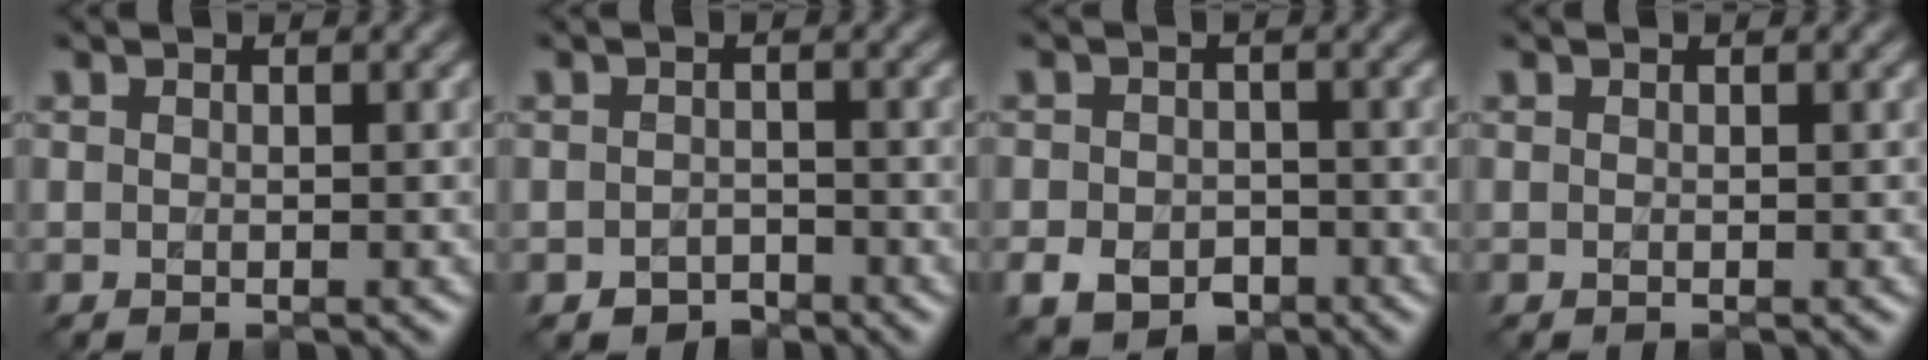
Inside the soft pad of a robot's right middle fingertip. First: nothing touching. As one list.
[{"total": 1.9, "force": [-1.5, 1.1, 0.4], "torque": [-0.008, -0.006, -0.026]}, {"total": 4.1, "force": [-2.1, 2.9, 2.0], "torque": [-0.040, -0.015, -0.040]}, {"total": 0.0}]